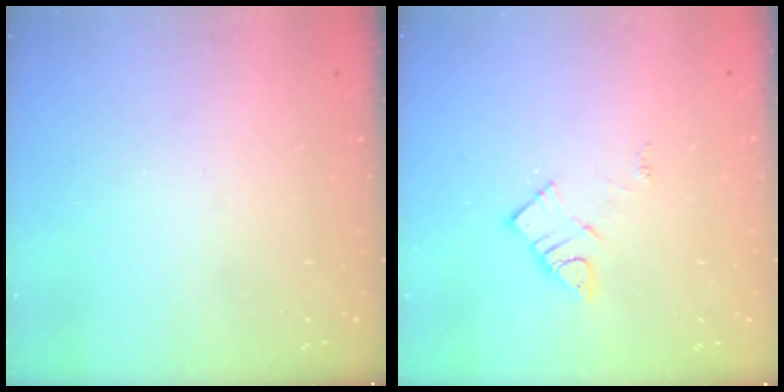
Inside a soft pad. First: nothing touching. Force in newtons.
{"total": 6.6, "press": 6.6, "slide": 0.3}